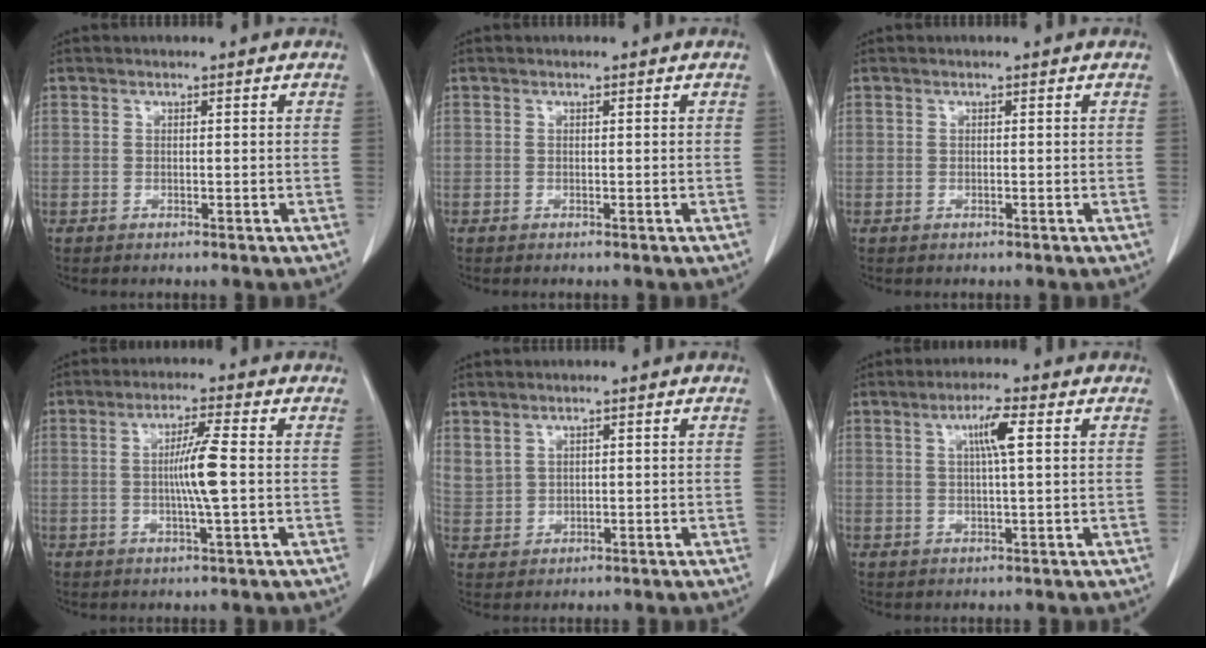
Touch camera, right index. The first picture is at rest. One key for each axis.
{"total": 0.0}
{"total": 0.0}
{"total": 6.1, "fx": -0.1, "fy": -0.5, "fz": 6.1, "tx": -0.110, "ty": -0.003, "tz": -0.001}
{"total": 3.6, "fx": 2.2, "fy": 2.6, "fz": 1.2, "tx": -0.028, "ty": 0.008, "tz": 0.060}
{"total": 4.3, "fx": 1.3, "fy": 0.2, "fz": 4.1, "tx": -0.074, "ty": 0.003, "tz": 0.022}